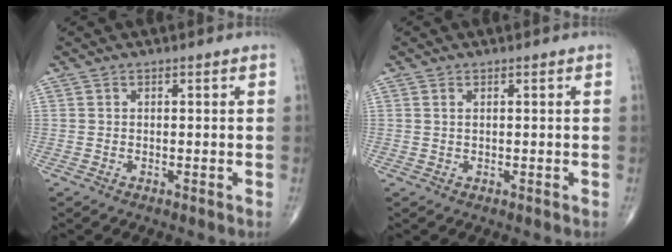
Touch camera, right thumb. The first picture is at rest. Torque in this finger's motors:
{"motor_torque": [-0.32, 0.25, 0.16, 0.24, -0.02]}